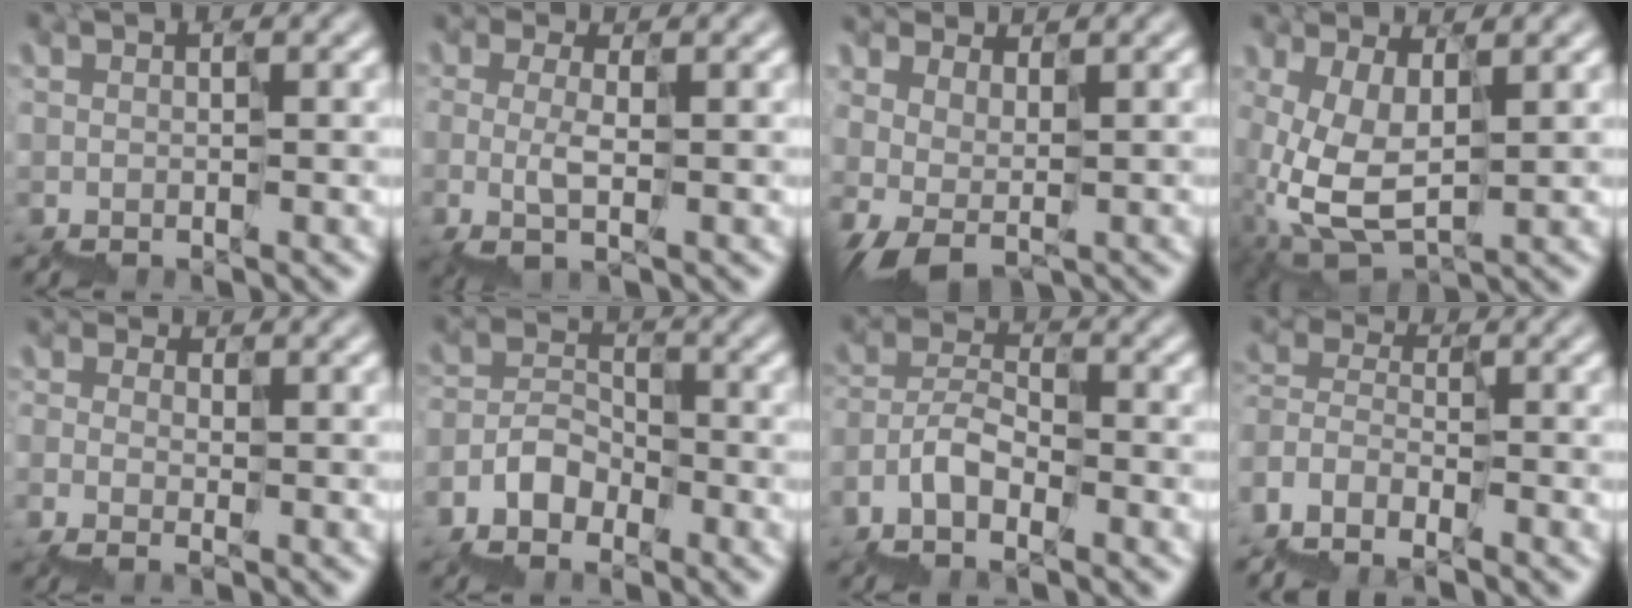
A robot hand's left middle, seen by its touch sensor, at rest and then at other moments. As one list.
[{"total": 1.0, "force": [0.3, 0.4, 0.9], "torque": [-0.027, 0.002, 0.011]}, {"total": 2.0, "force": [0.6, 1.1, 1.6], "torque": [-0.034, 0.007, 0.028]}, {"total": 5.2, "force": [0.3, 2.8, 4.3], "torque": [-0.121, 0.003, 0.020]}, {"total": 1.0, "force": [-0.7, 0.5, 0.5], "torque": [-0.012, -0.003, -0.009]}, {"total": 3.0, "force": [-2.2, 2.0, 0.4], "torque": [-0.011, 0.015, -0.041]}, {"total": 4.0, "force": [-3.0, 2.0, 1.7], "torque": [-0.033, 0.015, -0.055]}, {"total": 3.8, "force": [-3.5, 1.4, 0.3], "torque": [-0.009, 0.008, -0.062]}]